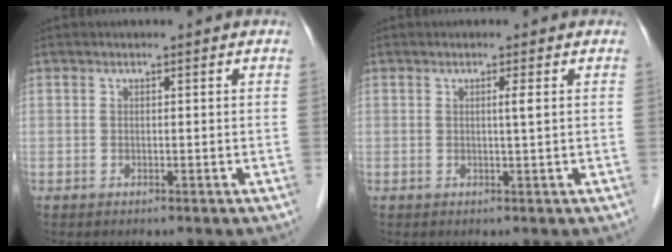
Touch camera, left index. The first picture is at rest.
{"total": 1.2, "force": [0.3, -0.4, 1.1], "torque": [-0.021, -0.002, 0.004]}